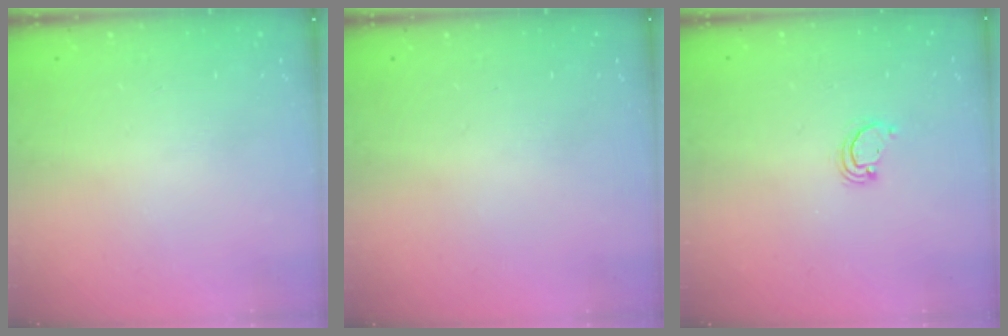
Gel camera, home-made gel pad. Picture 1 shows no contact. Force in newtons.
{"total": 0.0}
{"total": 2.5, "press": 2.5, "slide": 0.3}